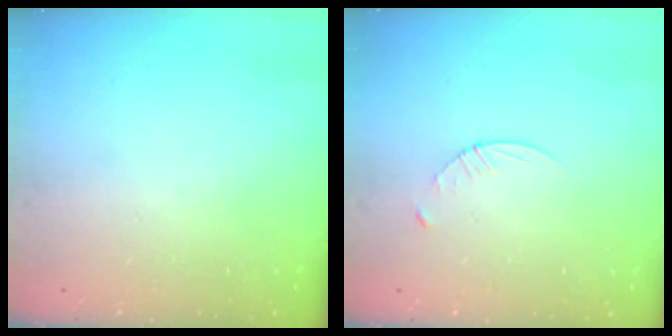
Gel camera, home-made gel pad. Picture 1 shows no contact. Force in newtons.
{"total": 3.8, "press": 3.8, "slide": 0.5}